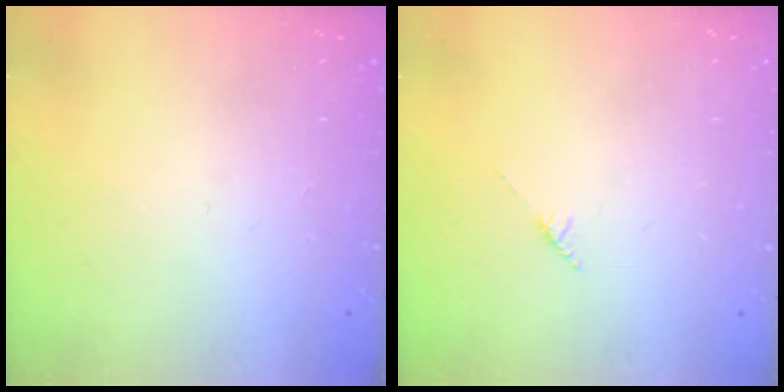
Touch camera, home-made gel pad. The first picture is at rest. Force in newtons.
{"total": 2.8, "press": 2.8, "slide": 0.4}